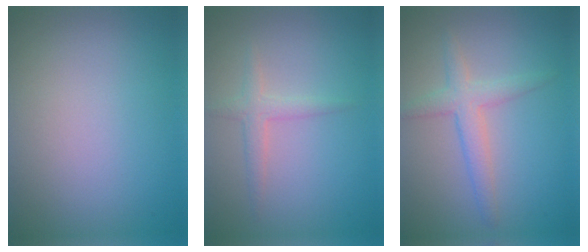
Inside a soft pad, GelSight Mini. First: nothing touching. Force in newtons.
{"total": 1.7, "press": 1.7, "slide": 0.1}
{"total": 2.8, "press": 2.8, "slide": 0.1}